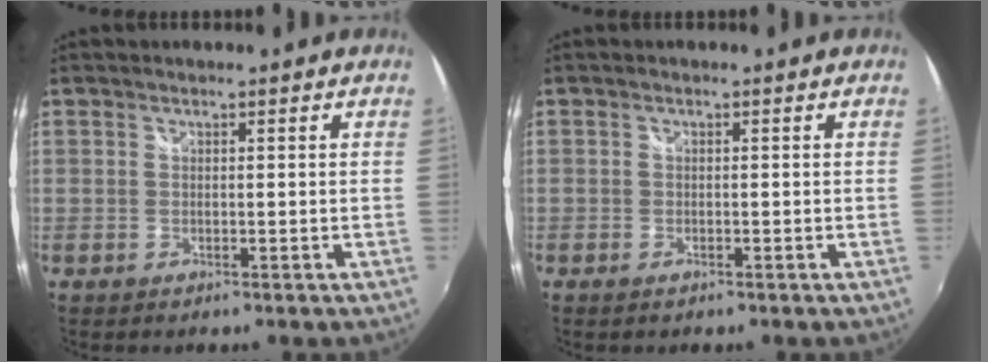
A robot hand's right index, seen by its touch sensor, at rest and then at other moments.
{"total": 0.9, "force": [-0.7, 0.5, 0.4], "torque": [-0.008, -0.003, -0.014]}